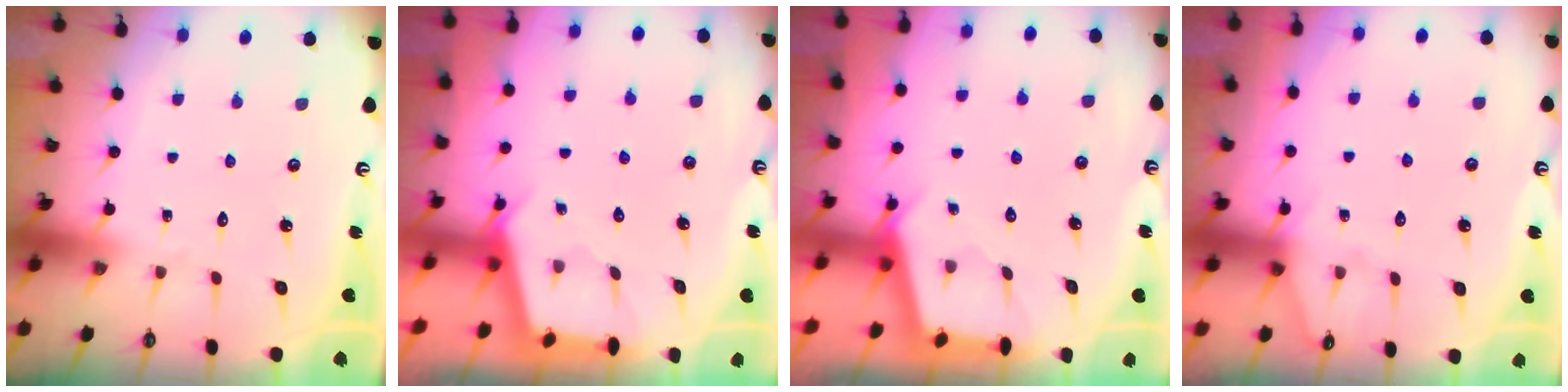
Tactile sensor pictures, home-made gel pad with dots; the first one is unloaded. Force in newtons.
{"total": 2.7, "press": 2.7, "slide": 0.3}
{"total": 2.7, "press": 2.7, "slide": 0.3}
{"total": 6.5, "press": 6.5, "slide": 0.6}